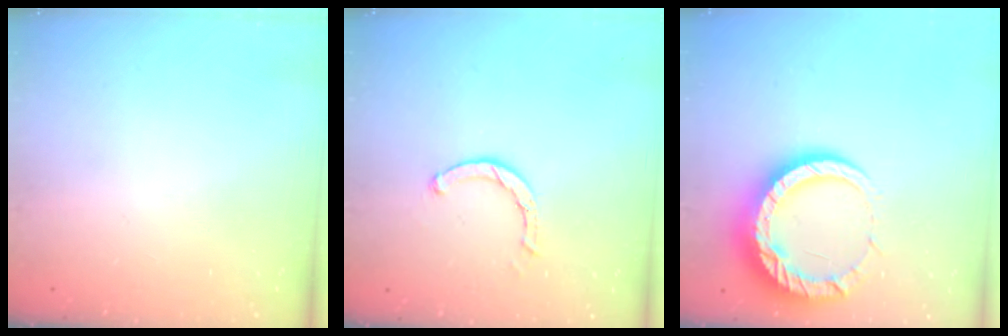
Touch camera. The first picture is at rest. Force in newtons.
{"total": 2.0, "press": 2.0, "slide": 0.2}
{"total": 14.0, "press": 14.0, "slide": 1.2}